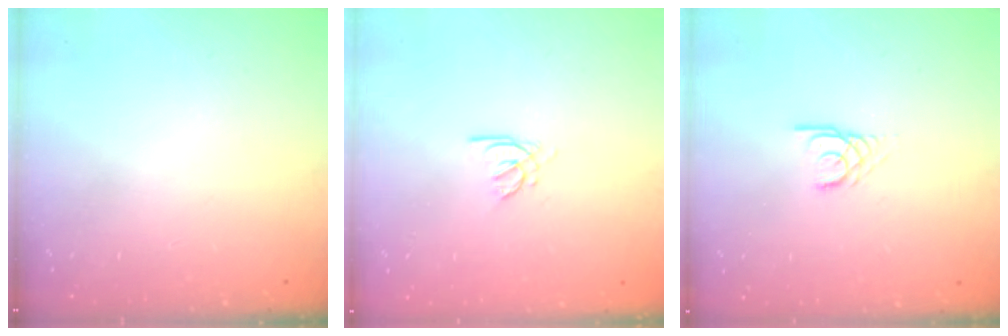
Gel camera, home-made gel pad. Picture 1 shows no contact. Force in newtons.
{"total": 2.1, "press": 2.0, "slide": 0.6}
{"total": 2.2, "press": 2.2, "slide": 0.2}